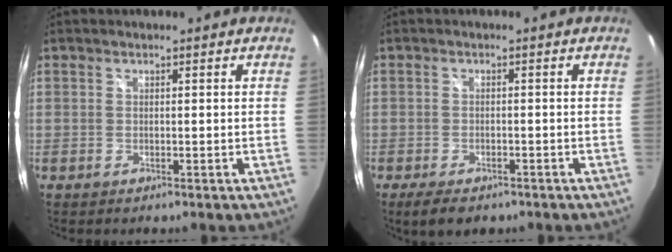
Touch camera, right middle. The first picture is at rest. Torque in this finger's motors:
{"motor_torque": [0.49, -0.52, 0.06, 0.05]}